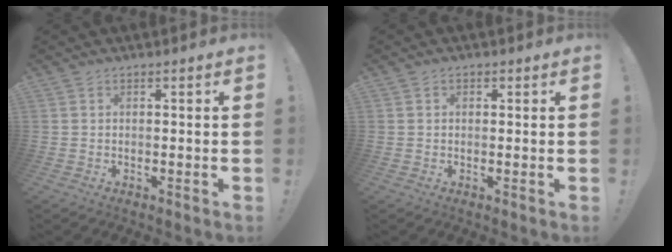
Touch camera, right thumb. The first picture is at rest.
{"total": 0.9, "force": [0.3, 0.8, 0.4], "torque": [-0.001, -0.001, 0.005]}